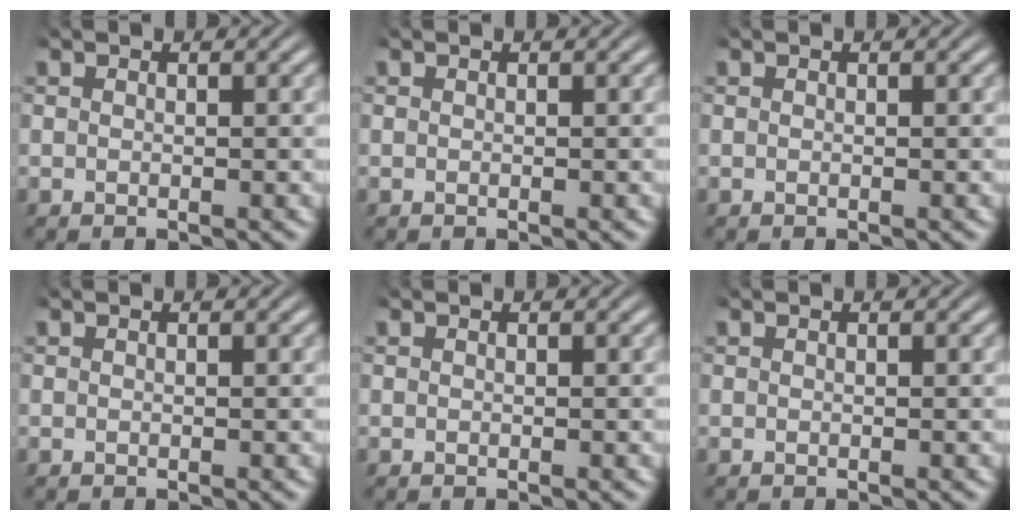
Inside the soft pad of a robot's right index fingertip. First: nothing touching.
{"total": 0.0}
{"total": 0.0}
{"total": 0.0}
{"total": 0.0}
{"total": 0.0}